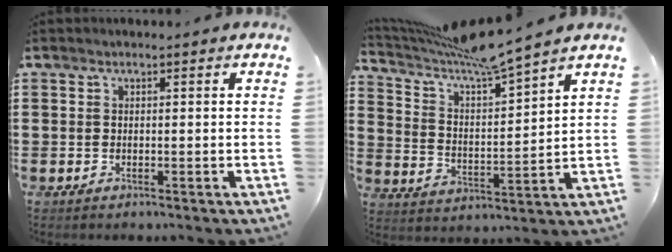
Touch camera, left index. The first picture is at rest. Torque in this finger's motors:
{"motor_torque": [1.19, -0.95, 0.02, 0.05]}